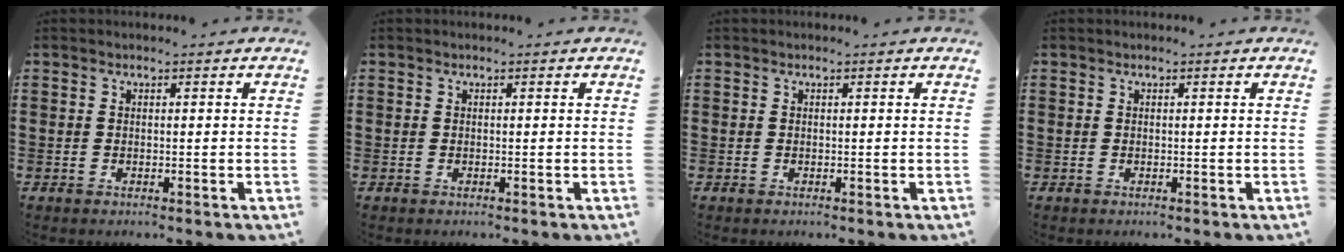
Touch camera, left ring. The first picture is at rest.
{"total": 0.0}
{"total": 0.0}
{"total": 0.0}